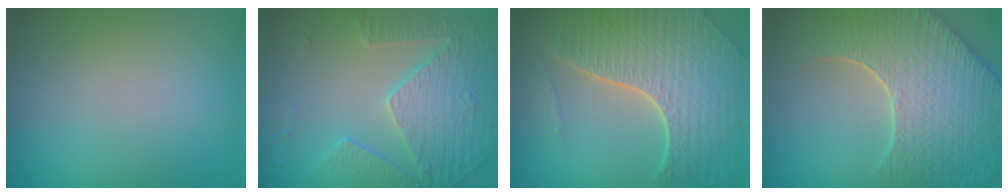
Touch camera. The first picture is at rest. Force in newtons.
{"total": 5.1, "press": 3.7, "slide": 3.6}
{"total": 7.3, "press": 5.2, "slide": 5.1}
{"total": 9.2, "press": 6.4, "slide": 6.6}